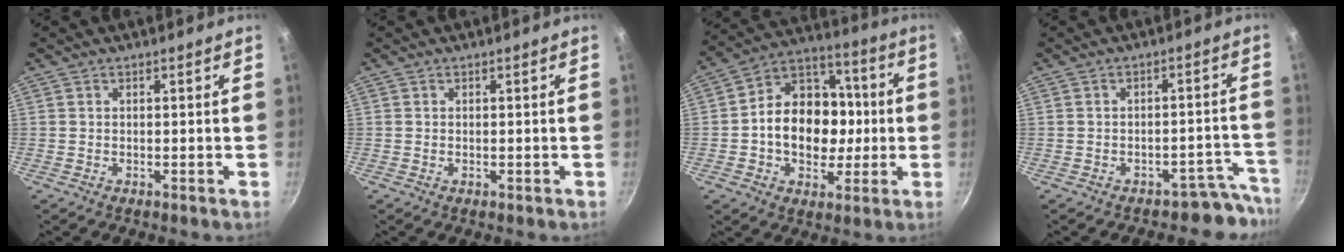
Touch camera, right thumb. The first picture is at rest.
{"total": 0.0}
{"total": 17.3, "force": [-1.2, 13.3, 11.0], "torque": [-0.135, 0.030, -0.031]}
{"total": 5.8, "force": [-5.1, 2.8, 0.4], "torque": [0.058, 0.070, -0.062]}